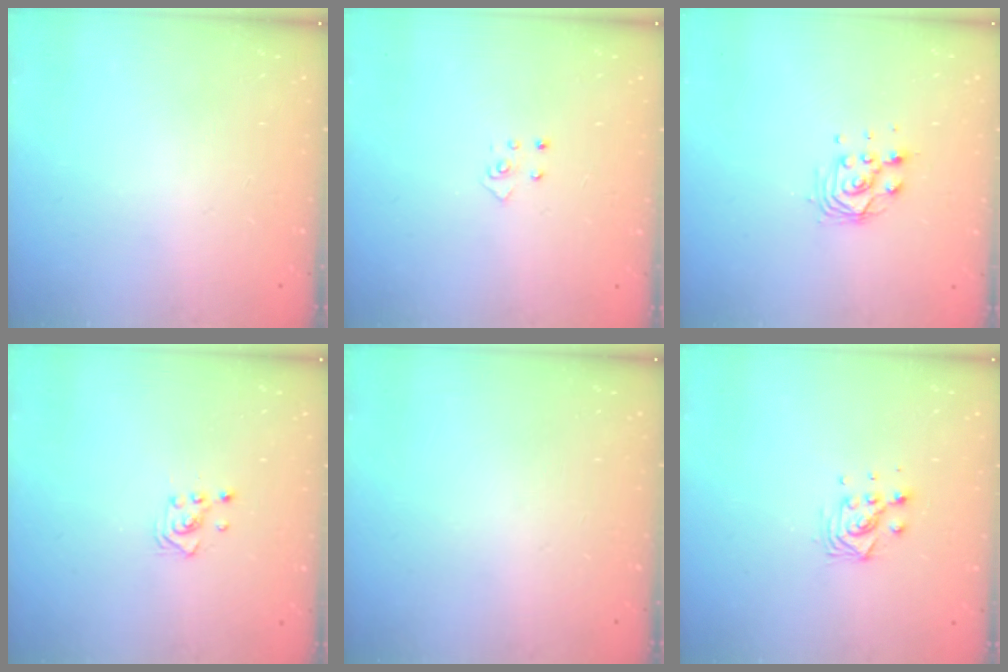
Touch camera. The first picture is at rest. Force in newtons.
{"total": 4.2, "press": 4.2, "slide": 0.3}
{"total": 7.4, "press": 7.4, "slide": 0.8}
{"total": 2.8, "press": 2.8, "slide": 0.3}
{"total": 0.0}
{"total": 7.3, "press": 7.3, "slide": 0.5}